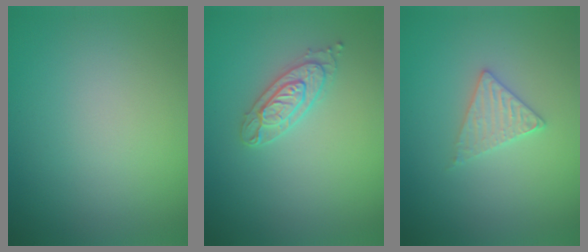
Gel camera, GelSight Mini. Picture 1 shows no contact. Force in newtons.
{"total": 2.5, "press": 2.4, "slide": 0.6}
{"total": 2.1, "press": 2.1, "slide": 0.3}